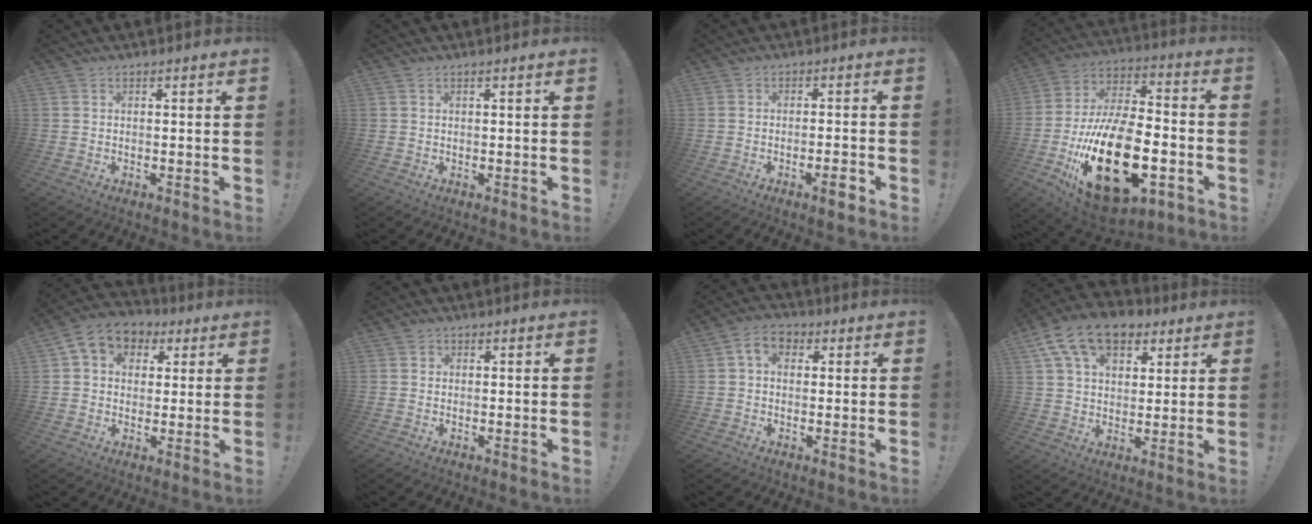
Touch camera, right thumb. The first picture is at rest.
{"total": 0.6, "force": [0.3, -0.2, 0.4], "torque": [-0.001, -0.003, 0.004]}
{"total": 4.1, "force": [-2.0, 0.6, 3.5], "torque": [-0.046, 0.005, -0.033]}
{"total": 29.2, "force": [-9.3, 15.1, 23.3], "torque": [-0.442, 0.051, -0.141]}
{"total": 9.5, "force": [3.2, 7.7, 4.5], "torque": [-0.067, -0.004, 0.067]}
{"total": 1.0, "force": [0.4, 0.9, 0.1], "torque": [0.006, 0.000, 0.006]}
{"total": 6.3, "force": [1.9, 4.3, 4.2], "torque": [-0.062, 0.004, 0.036]}
{"total": 15.8, "force": [7.9, 10.0, 9.3], "torque": [-0.150, -0.032, 0.147]}